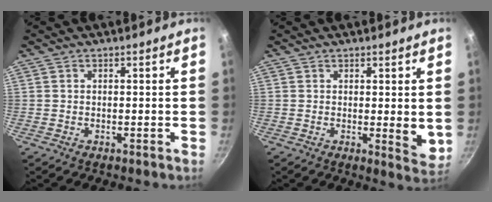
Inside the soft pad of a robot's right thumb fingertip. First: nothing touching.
{"total": 4.7, "force": [1.2, 1.6, 4.2], "torque": [-0.053, -0.015, 0.018]}